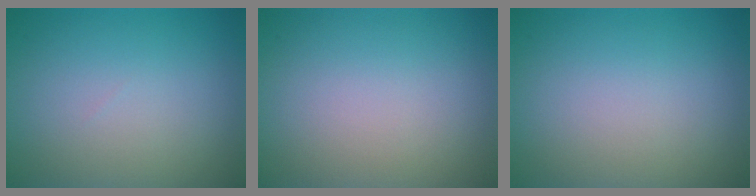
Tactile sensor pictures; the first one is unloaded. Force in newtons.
{"total": 0.0}
{"total": 0.0}